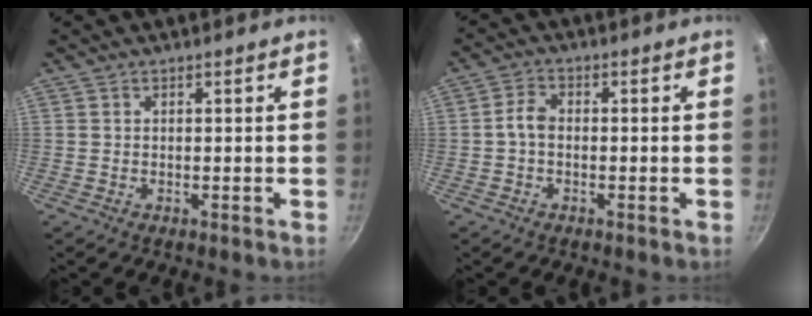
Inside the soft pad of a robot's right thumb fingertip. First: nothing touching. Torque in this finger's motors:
{"motor_torque": [0.64, 1.12, 0.48, -0.45, 0.04]}